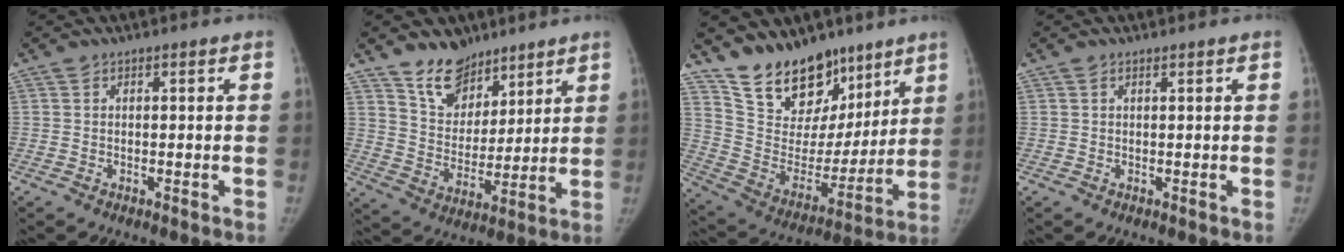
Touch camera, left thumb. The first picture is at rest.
{"total": 11.1, "force": [8.3, 6.7, 3.0], "torque": [-0.019, -0.064, 0.159]}
{"total": 20.0, "force": [14.6, 11.1, 7.8], "torque": [-0.072, -0.087, 0.253]}
{"total": 0.6, "force": [0.5, 0.1, 0.3], "torque": [-0.009, 0.000, 0.010]}